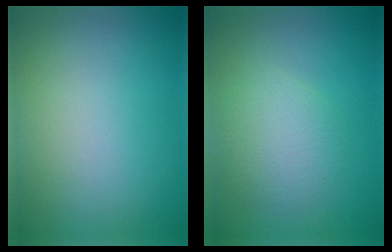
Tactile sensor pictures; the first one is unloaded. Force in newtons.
{"total": 3.0, "press": 3.0, "slide": 0.0}